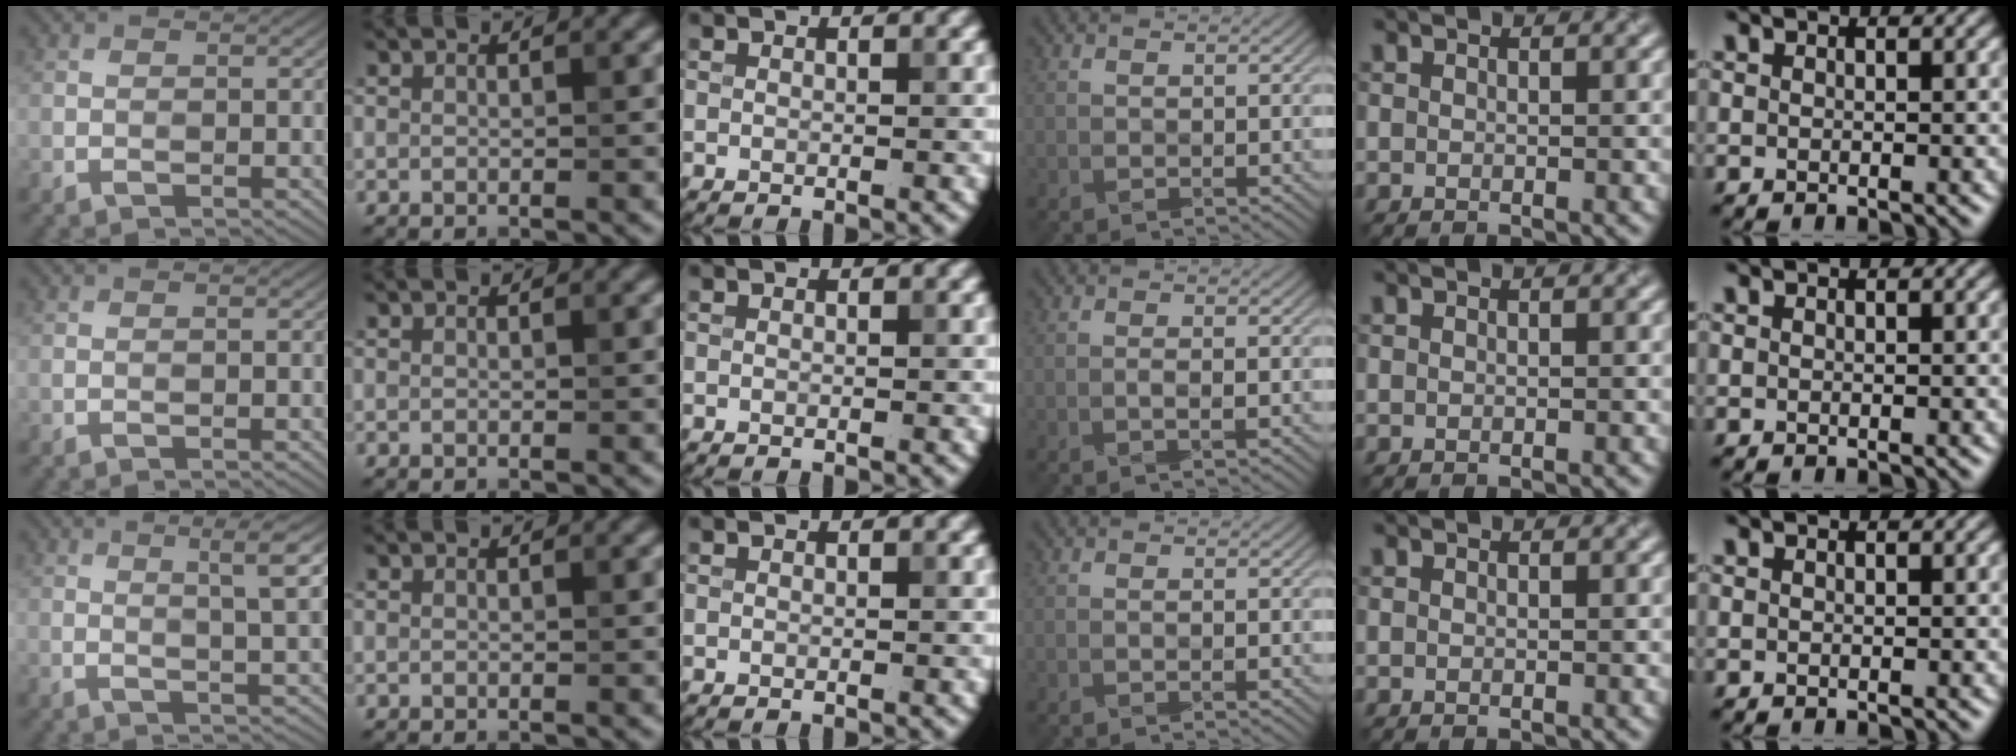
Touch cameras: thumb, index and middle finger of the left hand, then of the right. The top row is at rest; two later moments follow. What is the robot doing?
{"motion": "wrap", "object": "bandana"}